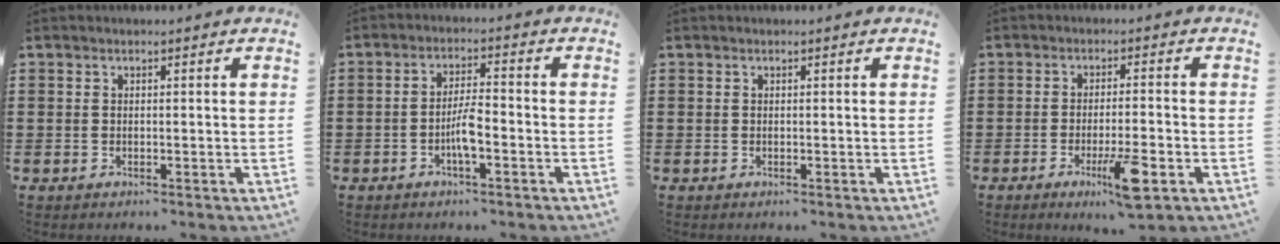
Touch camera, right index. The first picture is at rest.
{"total": 4.3, "force": [-1.7, 0.8, 3.8], "torque": [-0.081, 0.000, -0.036]}
{"total": 0.0}
{"total": 7.0, "force": [-3.3, 1.0, 6.1], "torque": [-0.112, -0.012, -0.055]}